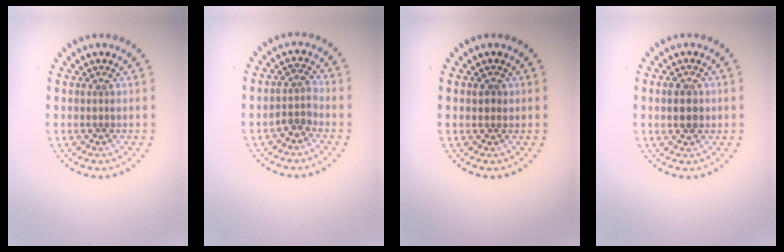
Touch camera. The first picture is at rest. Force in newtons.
{"total": 1.8, "press": 1.4, "slide": 1.1}
{"total": 1.0, "press": 1.0, "slide": 0.1}
{"total": 2.7, "press": 2.7, "slide": 0.2}